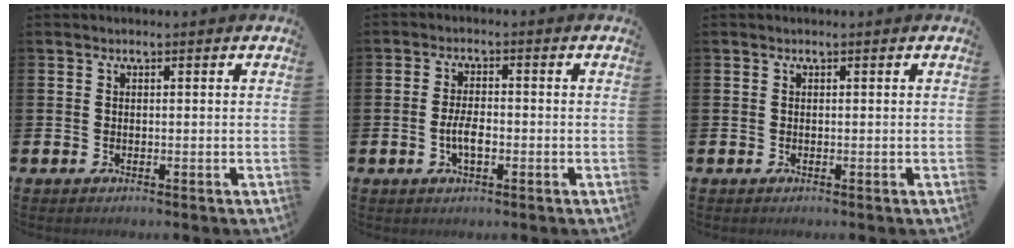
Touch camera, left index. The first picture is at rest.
{"total": 3.5, "force": [-0.8, 1.5, 3.1], "torque": [-0.046, 0.000, -0.017]}
{"total": 0.0}